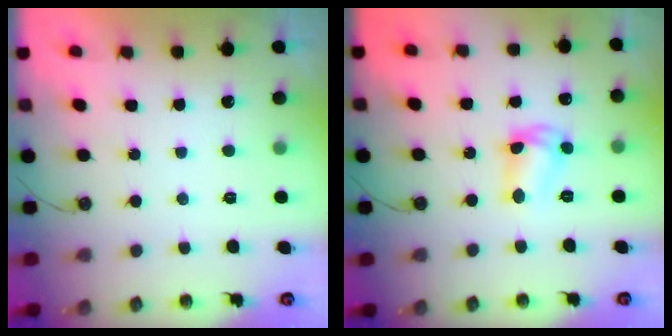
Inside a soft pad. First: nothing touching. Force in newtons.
{"total": 9.1, "press": 9.1, "slide": 0.9}